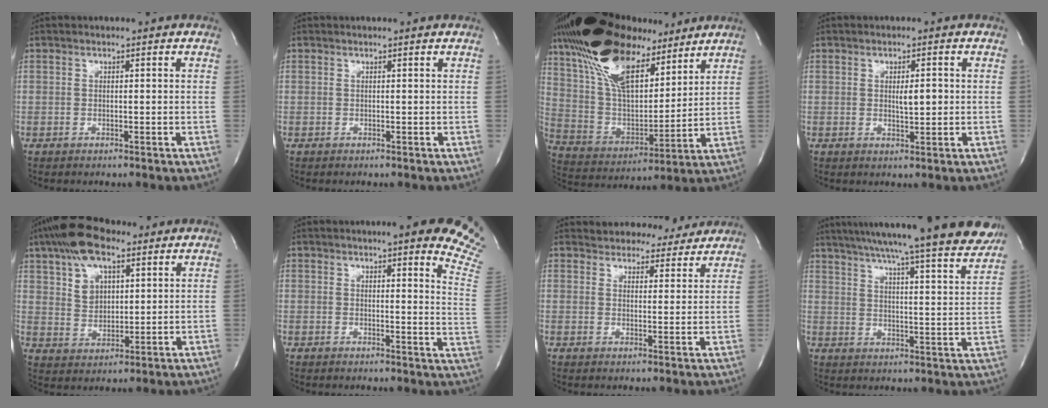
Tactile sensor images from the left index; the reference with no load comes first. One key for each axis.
{"total": 0.7, "fx": 0.7, "fy": 0.0, "fz": 0.2, "tx": -0.011, "ty": 0.000, "tz": 0.004}
{"total": 23.9, "fx": 15.6, "fy": 9.9, "fz": 15.2, "tx": -0.316, "ty": 0.037, "tz": 0.274}
{"total": 2.8, "fx": 0.0, "fy": 0.9, "fz": 2.6, "tx": -0.043, "ty": -0.006, "tz": 0.001}
{"total": 10.7, "fx": 6.4, "fy": 5.2, "fz": 6.8, "tx": -0.130, "ty": 0.021, "tz": 0.120}
{"total": 15.8, "fx": 12.9, "fy": 1.4, "fz": 9.1, "tx": -0.096, "ty": -0.067, "tz": 0.118}
{"total": 8.9, "fx": 8.3, "fy": 3.0, "fz": 1.1, "tx": 0.002, "ty": 0.002, "tz": 0.096}
{"total": 24.2, "fx": 21.2, "fy": 1.2, "fz": 11.7, "tx": -0.178, "ty": -0.035, "tz": 0.269}